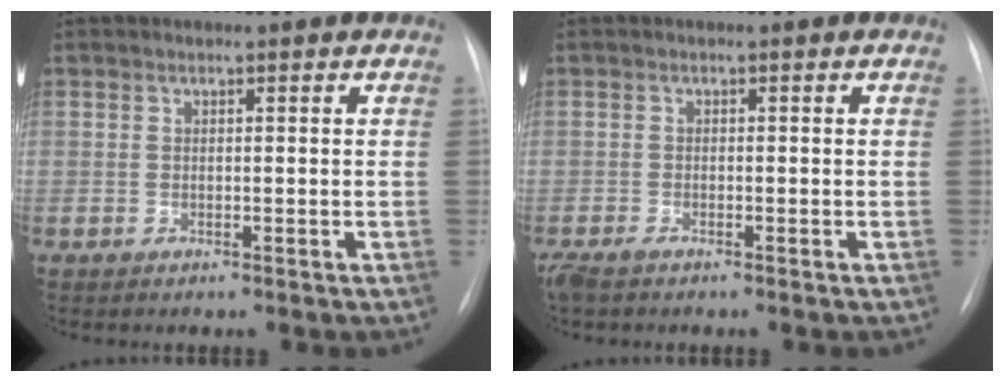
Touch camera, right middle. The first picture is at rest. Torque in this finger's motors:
{"motor_torque": [0.36, -0.33, 0.02, 0.01]}